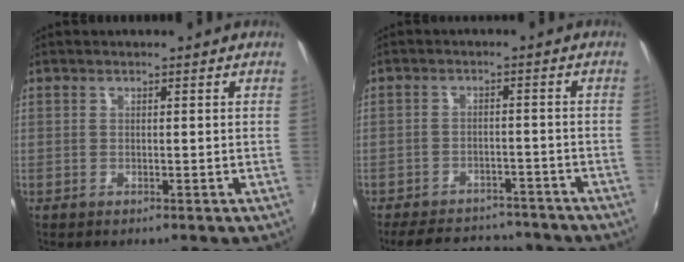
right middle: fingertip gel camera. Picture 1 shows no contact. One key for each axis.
{"total": 14.8, "fx": -12.5, "fy": 6.0, "fz": 5.3, "tx": -0.125, "ty": 0.010, "tz": -0.164}